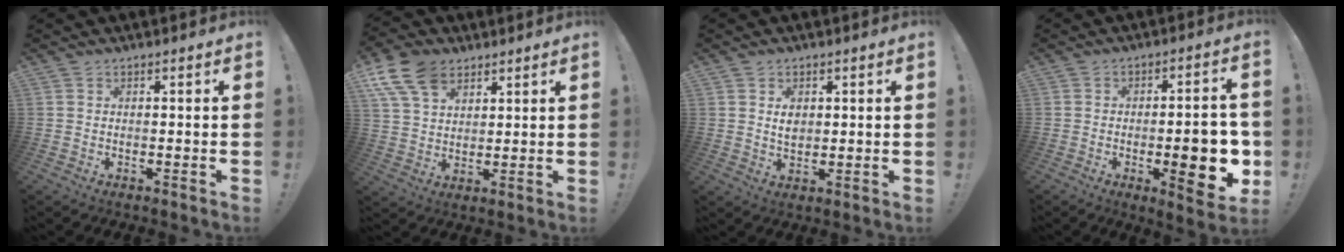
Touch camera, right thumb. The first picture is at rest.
{"total": 12.8, "force": [7.2, 8.0, 6.8], "torque": [-0.130, -0.026, 0.141]}
{"total": 3.4, "force": [0.9, 2.6, 1.9], "torque": [-0.019, -0.005, 0.013]}
{"total": 15.1, "force": [-3.3, 4.5, 14.0], "torque": [-0.167, 0.000, -0.040]}